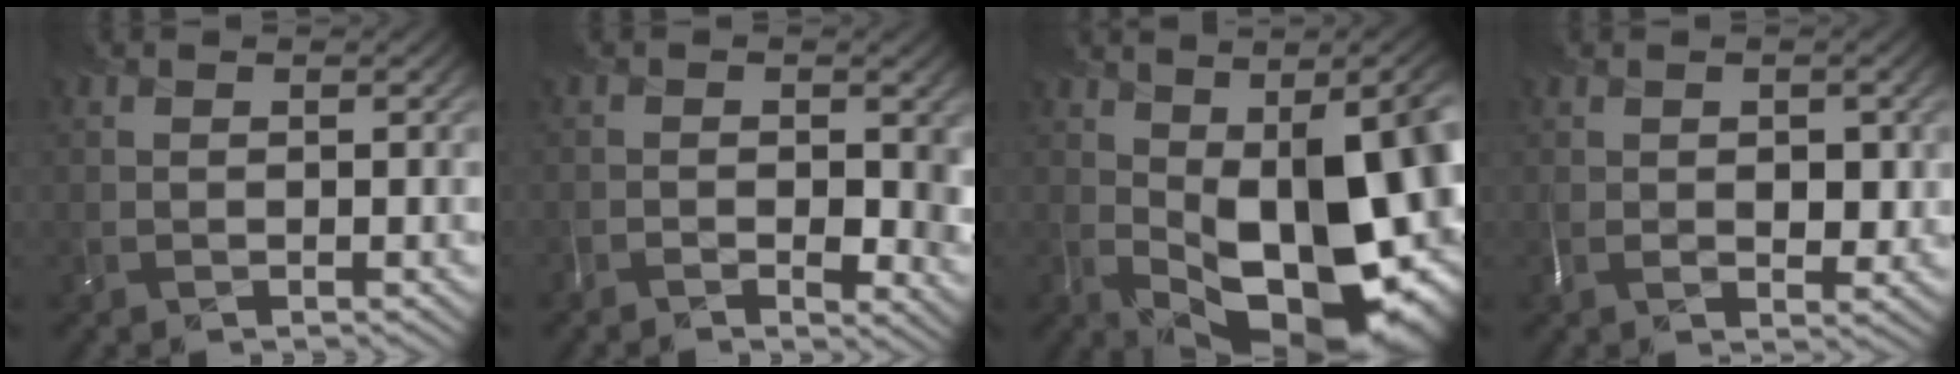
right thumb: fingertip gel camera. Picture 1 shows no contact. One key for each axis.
{"total": 7.1, "fx": -1.5, "fy": 3.9, "fz": 5.6, "tx": -0.081, "ty": -0.024, "tz": -0.017}
{"total": 17.3, "fx": -1.8, "fy": 7.6, "fz": 15.4, "tx": -0.208, "ty": -0.027, "tz": 0.005}
{"total": 3.1, "fx": 0.0, "fy": 1.5, "fz": 2.7, "tx": -0.046, "ty": -0.007, "tz": 0.007}